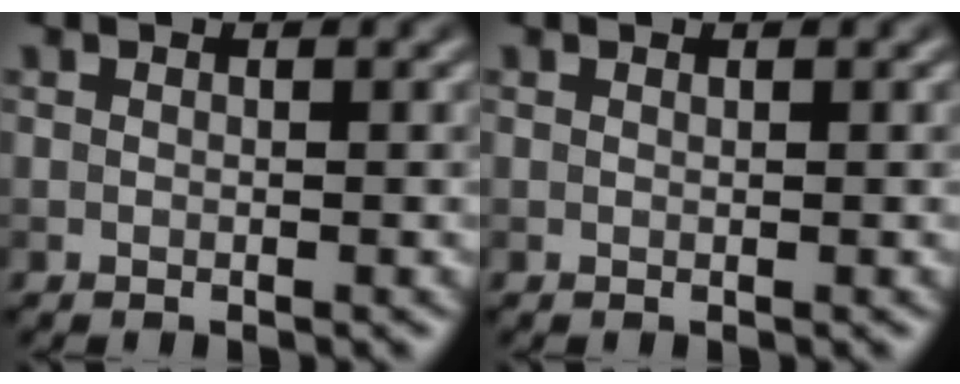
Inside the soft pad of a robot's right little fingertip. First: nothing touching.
{"total": 0.0}